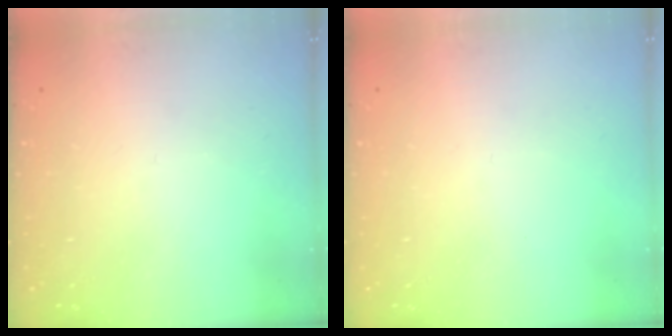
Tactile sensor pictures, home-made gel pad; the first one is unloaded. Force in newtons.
{"total": 0.0}